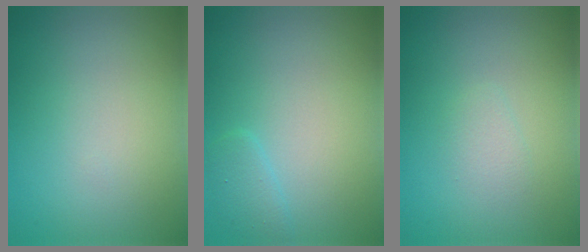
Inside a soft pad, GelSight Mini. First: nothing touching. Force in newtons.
{"total": 1.3, "press": 1.3, "slide": 0.2}
{"total": 0.9, "press": 0.9, "slide": 0.0}